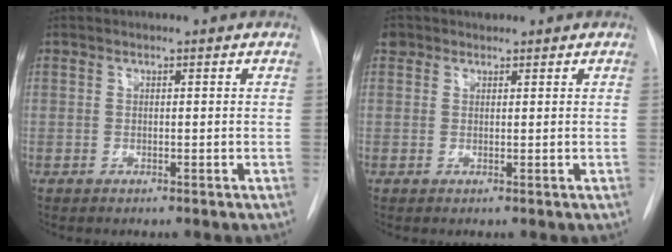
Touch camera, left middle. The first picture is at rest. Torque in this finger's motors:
{"motor_torque": [0.06, -0.03, -0.05, -0.01]}